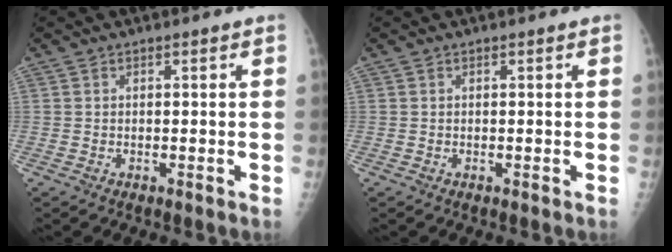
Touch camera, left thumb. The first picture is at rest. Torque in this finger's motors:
{"motor_torque": [0.01, 0.01, -0.02, -0.02, 0.00]}